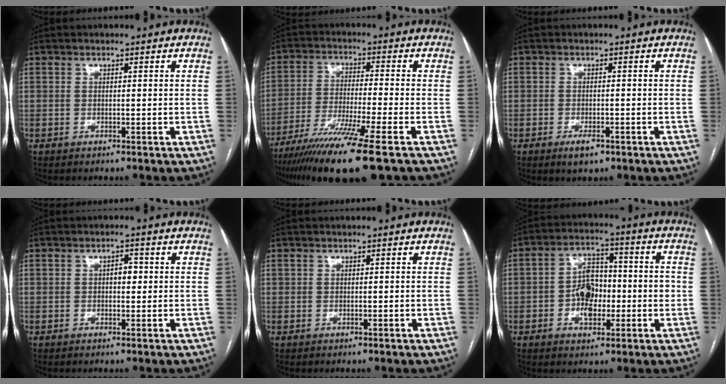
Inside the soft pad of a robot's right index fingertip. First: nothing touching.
{"total": 14.0, "force": [-9.7, -1.2, 10.1], "torque": [-0.190, -0.043, -0.165]}
{"total": 2.6, "force": [-1.6, 1.1, 1.7], "torque": [-0.030, -0.001, -0.021]}
{"total": 2.0, "force": [0.1, 1.1, 1.7], "torque": [-0.022, 0.007, 0.000]}
{"total": 0.0}
{"total": 7.9, "force": [-1.6, 4.8, 6.1], "torque": [-0.107, 0.025, -0.025]}